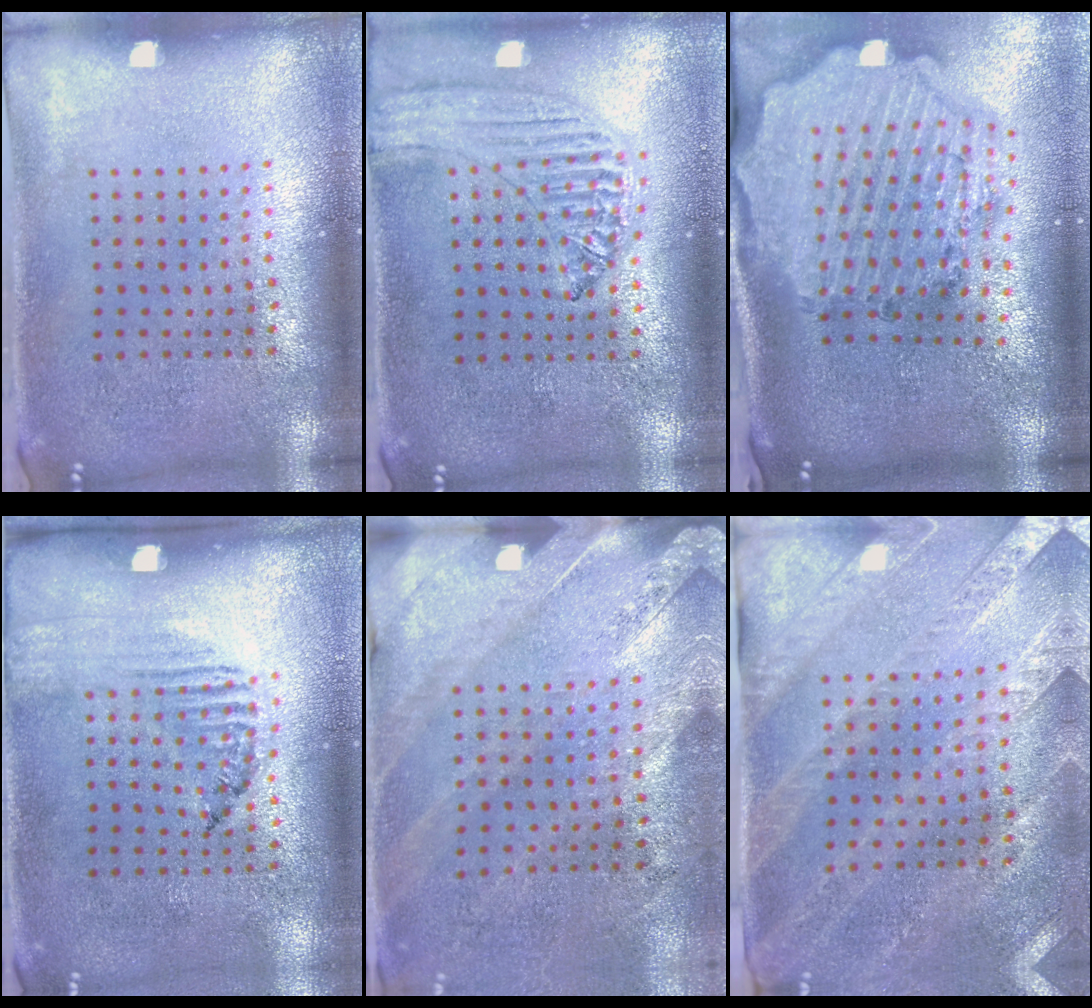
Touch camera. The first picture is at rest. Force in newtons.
{"total": 1.3, "press": 1.3, "slide": 0.1}
{"total": 4.1, "press": 3.3, "slide": 2.4}
{"total": 1.5, "press": 0.9, "slide": 1.2}
{"total": 2.4, "press": 2.0, "slide": 1.3}
{"total": 2.6, "press": 2.3, "slide": 1.3}